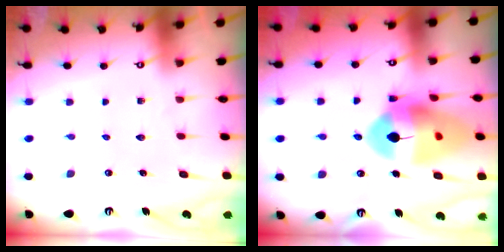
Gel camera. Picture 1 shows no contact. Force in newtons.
{"total": 18.1, "press": 17.9, "slide": 2.2}